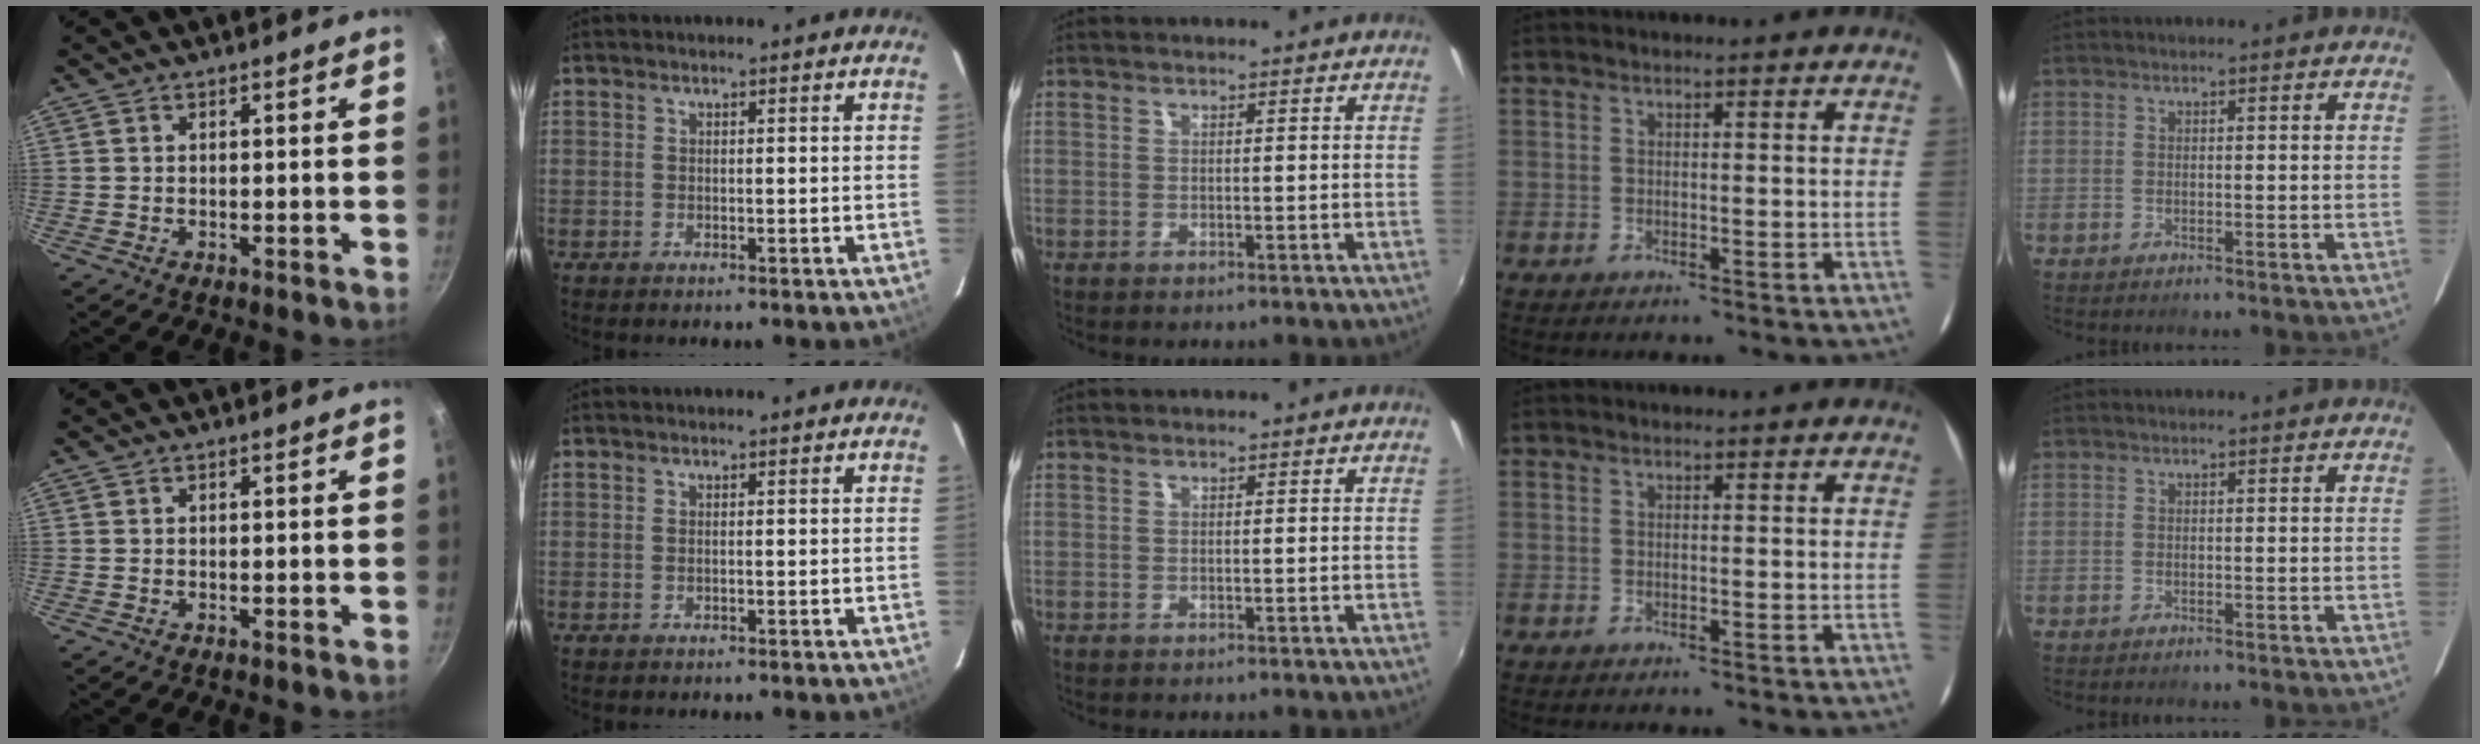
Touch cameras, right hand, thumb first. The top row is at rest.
{}